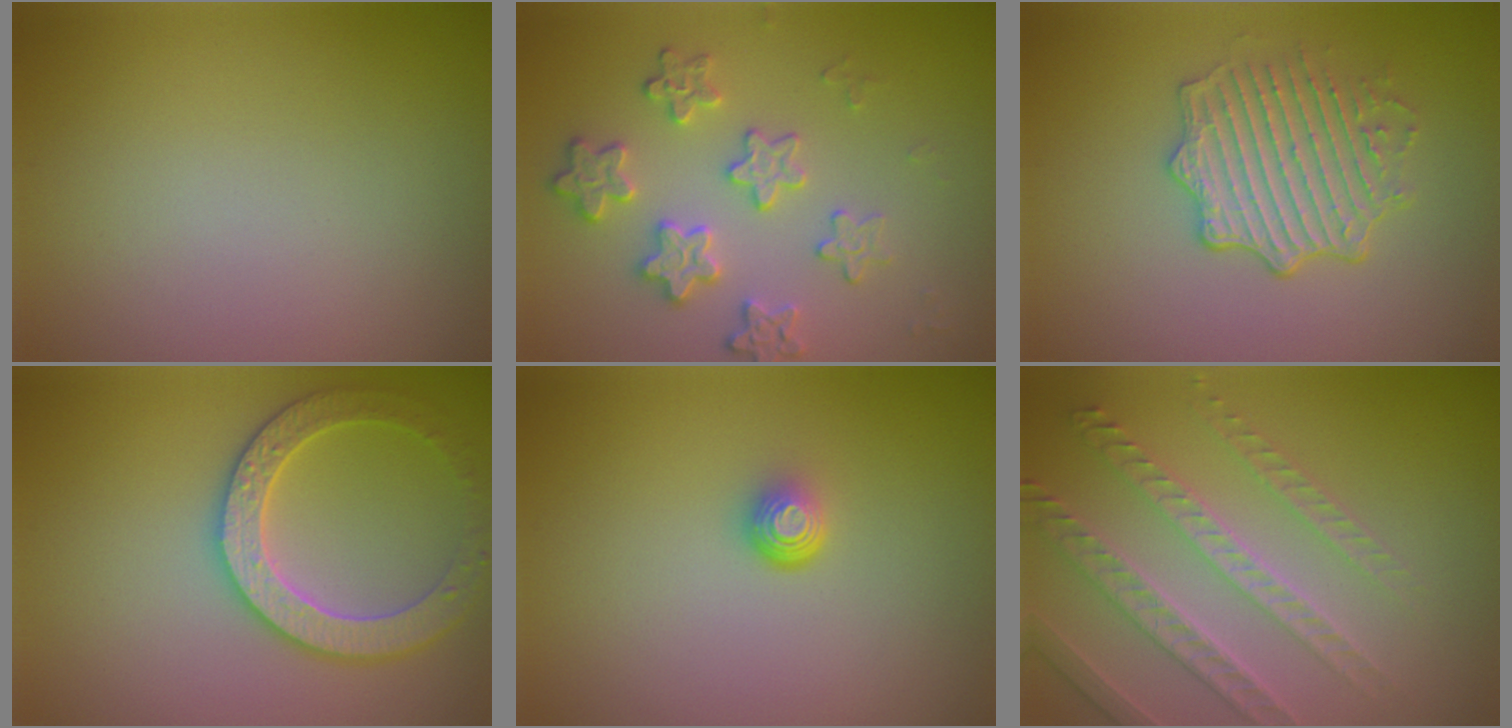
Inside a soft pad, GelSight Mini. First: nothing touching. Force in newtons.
{"total": 3.5, "press": 3.4, "slide": 1.1}
{"total": 4.2, "press": 3.8, "slide": 1.7}
{"total": 3.9, "press": 3.9, "slide": 0.6}
{"total": 1.5, "press": 0.9, "slide": 1.2}
{"total": 4.1, "press": 4.0, "slide": 0.9}